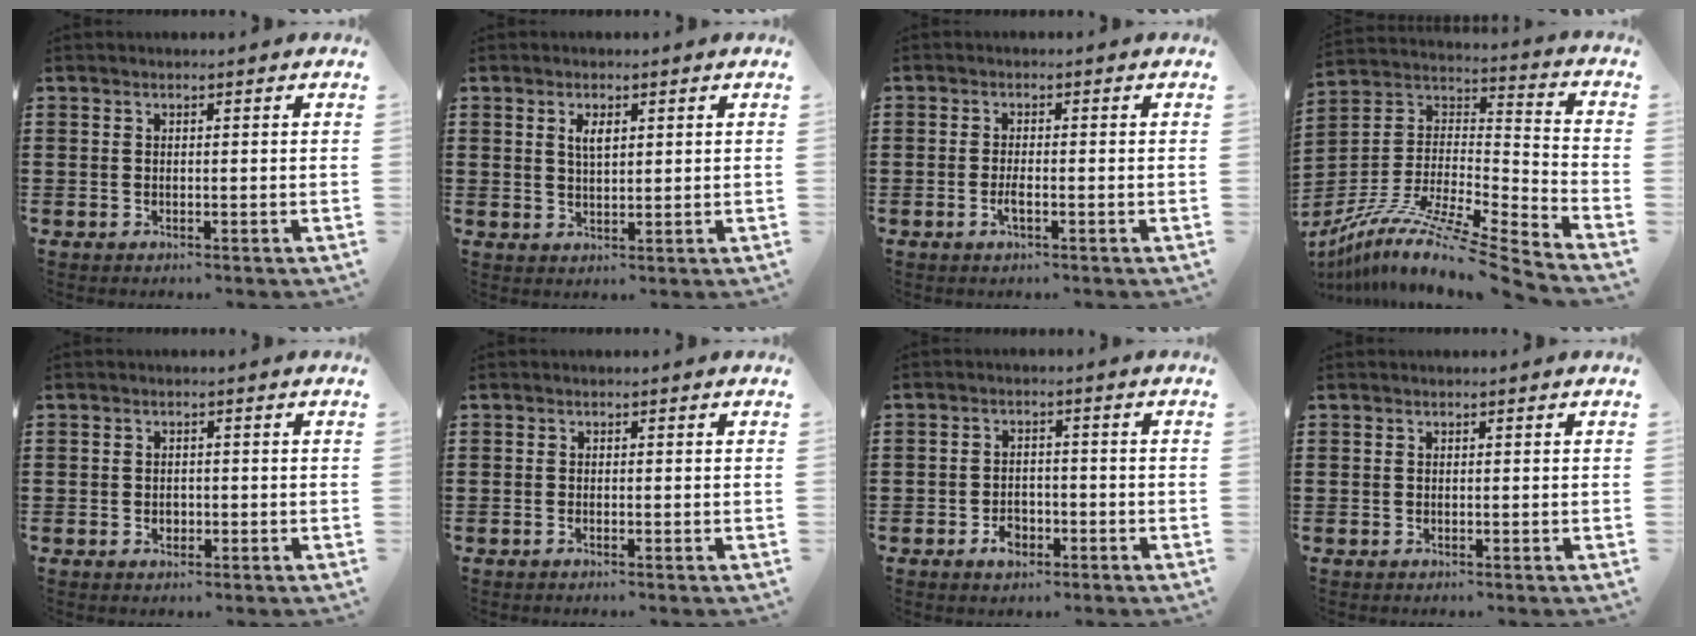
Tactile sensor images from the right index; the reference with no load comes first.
{"total": 2.5, "force": [1.0, 1.0, 2.1], "torque": [-0.044, 0.004, 0.017]}
{"total": 1.9, "force": [-0.8, 0.3, 1.7], "torque": [-0.037, -0.003, -0.017]}
{"total": 11.2, "force": [-8.7, 0.5, 7.0], "torque": [-0.133, -0.006, -0.169]}
{"total": 1.1, "force": [-0.2, 0.9, 0.6], "torque": [-0.012, 0.004, -0.006]}
{"total": 0.6, "force": [-0.6, -0.1, 0.2], "torque": [-0.005, -0.004, -0.011]}
{"total": 3.2, "force": [-1.7, 2.1, 1.7], "torque": [-0.031, 0.002, -0.033]}
{"total": 0.0}